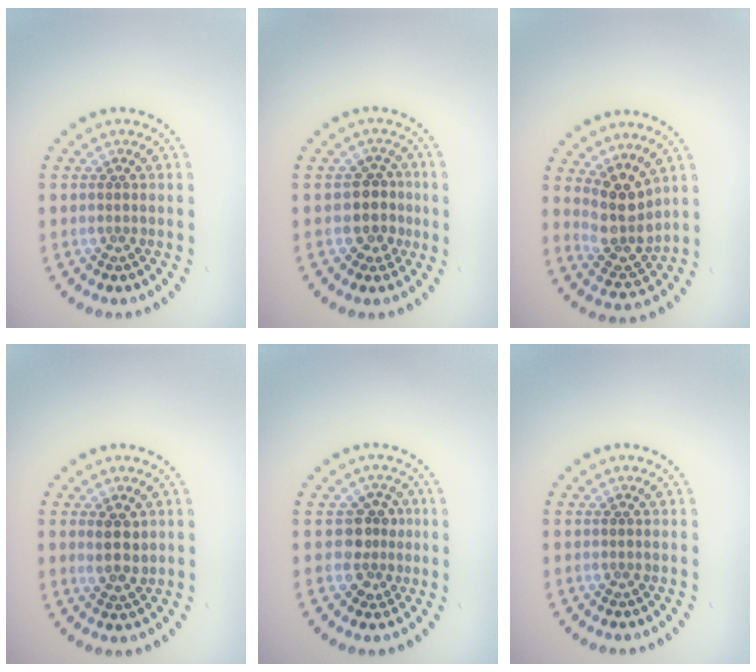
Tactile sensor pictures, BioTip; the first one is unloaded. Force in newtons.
{"total": 2.6, "press": 2.1, "slide": 1.4}
{"total": 3.9, "press": 3.1, "slide": 2.4}
{"total": 2.3, "press": 2.2, "slide": 0.9}
{"total": 2.7, "press": 2.3, "slide": 1.3}
{"total": 0.0}